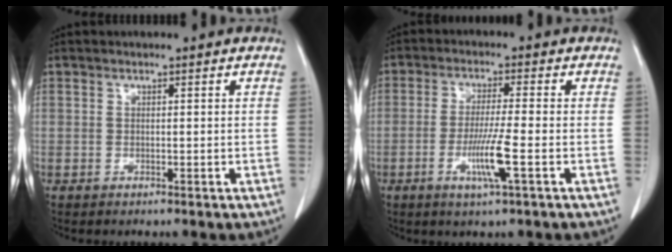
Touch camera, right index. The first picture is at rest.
{"total": 6.6, "force": [-2.2, -0.5, 6.2], "torque": [-0.117, -0.015, -0.043]}